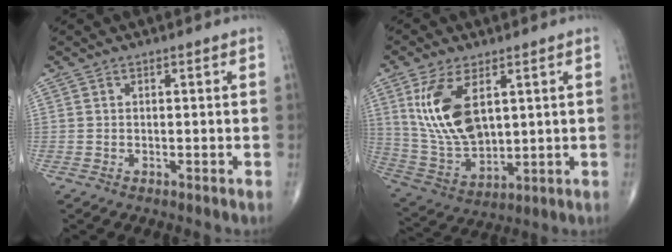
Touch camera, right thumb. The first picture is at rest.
{"total": 14.5, "force": [4.8, 7.6, 11.5], "torque": [-0.221, -0.021, 0.109]}